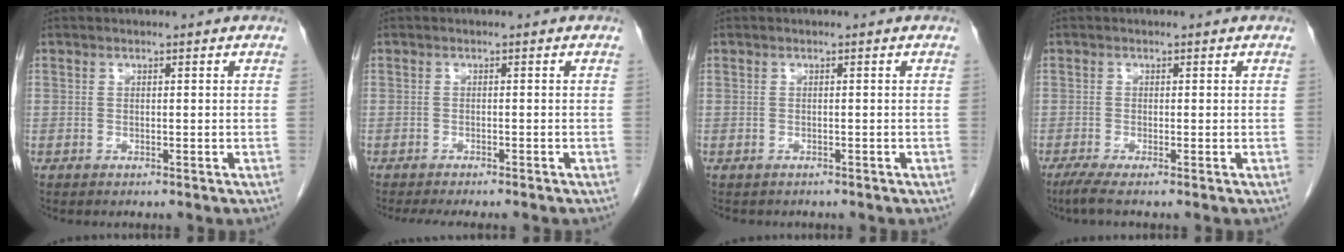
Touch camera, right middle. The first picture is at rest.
{"total": 7.7, "force": [-6.6, 1.3, 3.6], "torque": [-0.044, -0.010, -0.092]}
{"total": 2.4, "force": [-2.1, 1.0, 0.8], "torque": [-0.016, -0.004, -0.024]}
{"total": 2.3, "force": [-1.6, -0.1, 1.7], "torque": [-0.040, -0.009, -0.035]}